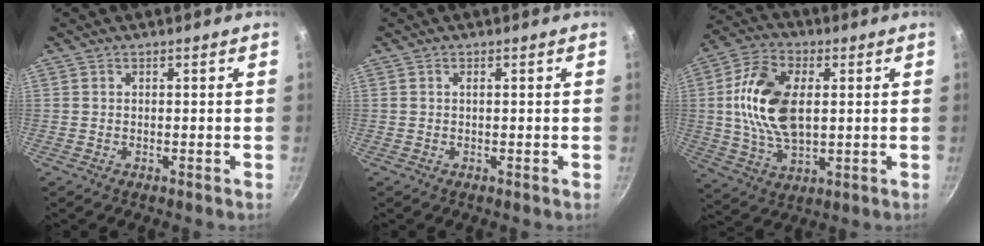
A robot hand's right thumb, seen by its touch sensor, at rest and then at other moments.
{"total": 0.6, "force": [0.0, 0.0, 0.6], "torque": [-0.011, 0.000, 0.000]}
{"total": 15.5, "force": [2.0, 9.0, 12.5], "torque": [-0.224, 0.004, 0.033]}